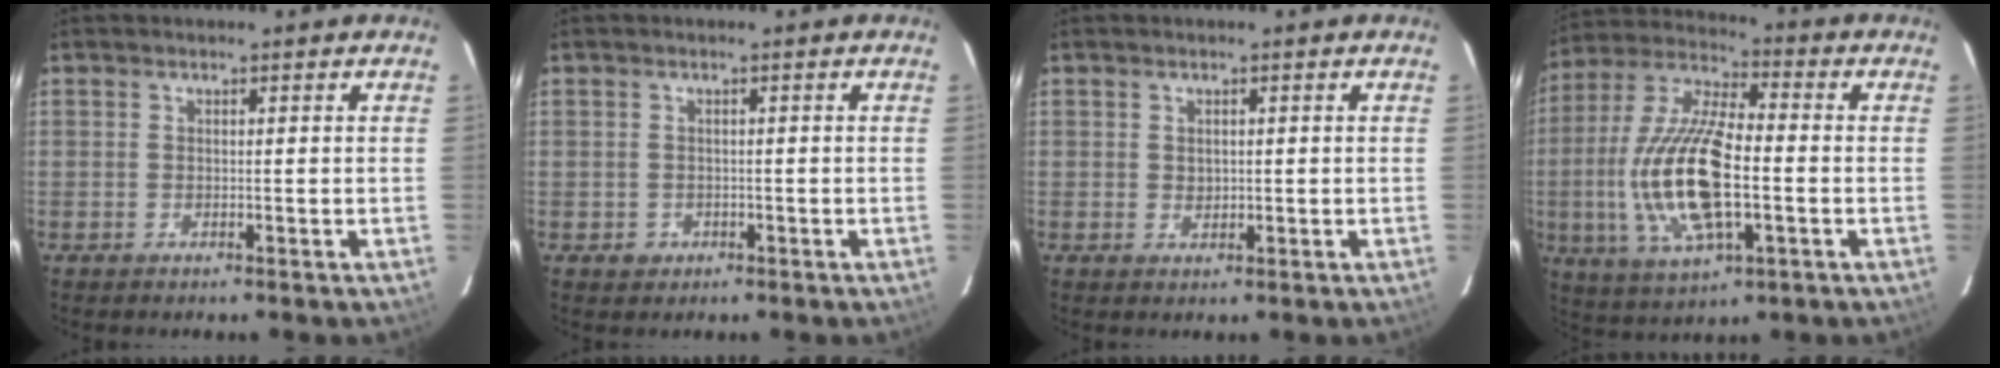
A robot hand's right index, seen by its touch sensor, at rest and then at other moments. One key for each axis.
{"total": 2.0, "fx": -0.6, "fy": 1.9, "fz": 0.3, "tx": -0.003, "ty": 0.002, "tz": -0.004}
{"total": 2.4, "fx": 0.5, "fy": 2.0, "fz": 1.2, "tx": -0.016, "ty": 0.003, "tz": 0.011}
{"total": 18.6, "fx": -2.9, "fy": 6.9, "fz": 17.1, "tx": -0.351, "ty": -0.005, "tz": -0.053}